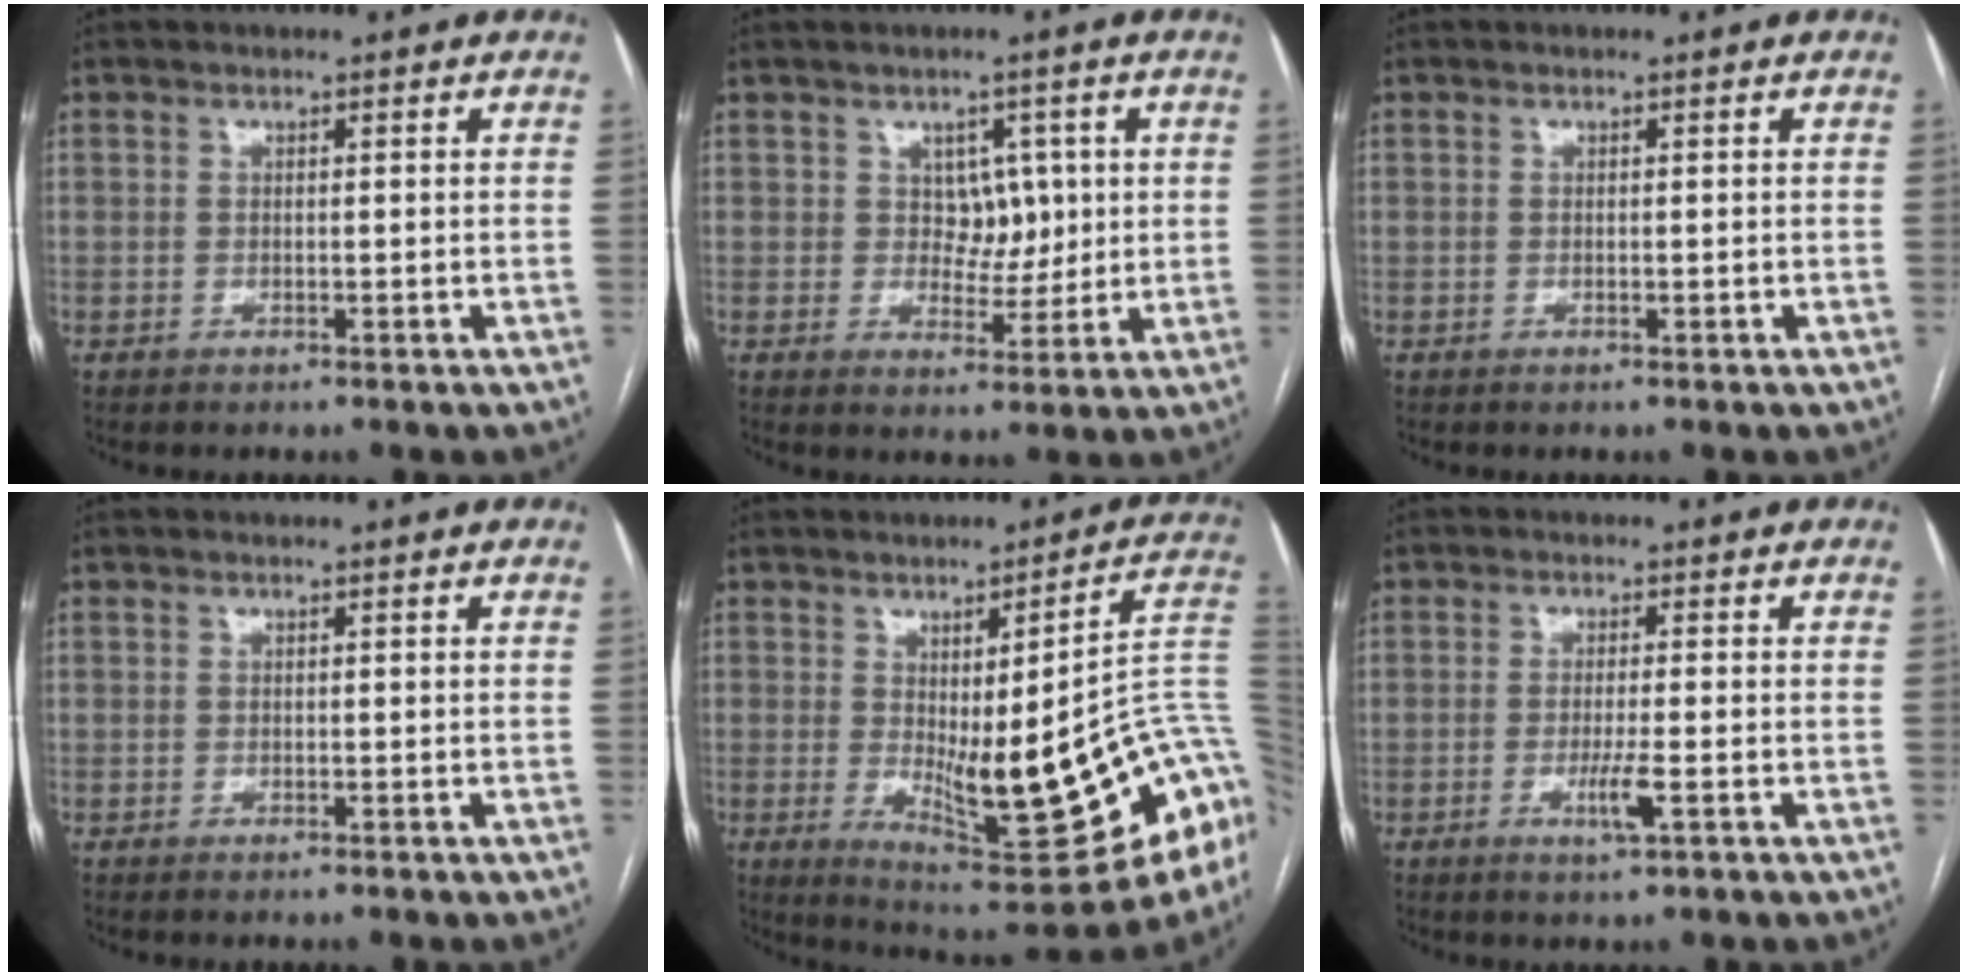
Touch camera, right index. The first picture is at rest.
{"total": 4.5, "force": [1.1, 3.3, 2.8], "torque": [-0.029, 0.004, 0.023]}
{"total": 0.0}
{"total": 0.0}
{"total": 24.5, "force": [-3.7, 4.8, 23.7], "torque": [-0.220, -0.003, -0.036]}
{"total": 3.5, "force": [-1.2, -0.1, 3.2], "torque": [-0.063, -0.007, -0.020]}